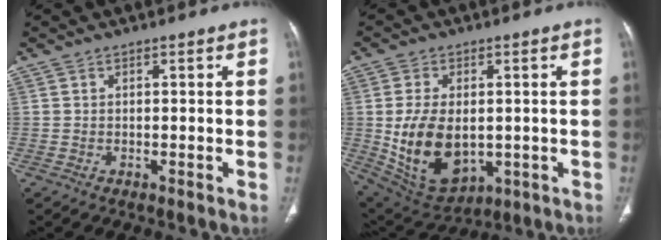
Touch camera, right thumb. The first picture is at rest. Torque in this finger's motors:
{"motor_torque": [-0.16, 1.20, 0.79, 0.88, 0.14]}